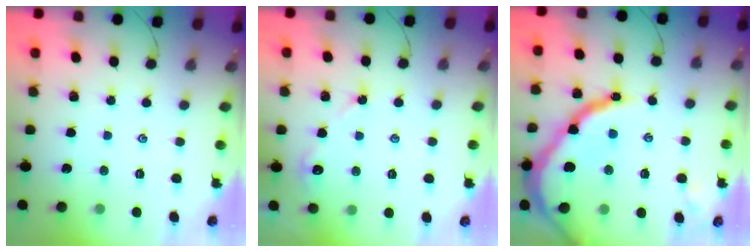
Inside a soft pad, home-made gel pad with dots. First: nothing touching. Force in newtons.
{"total": 3.9, "press": 3.9, "slide": 0.4}
{"total": 25.4, "press": 25.3, "slide": 2.5}